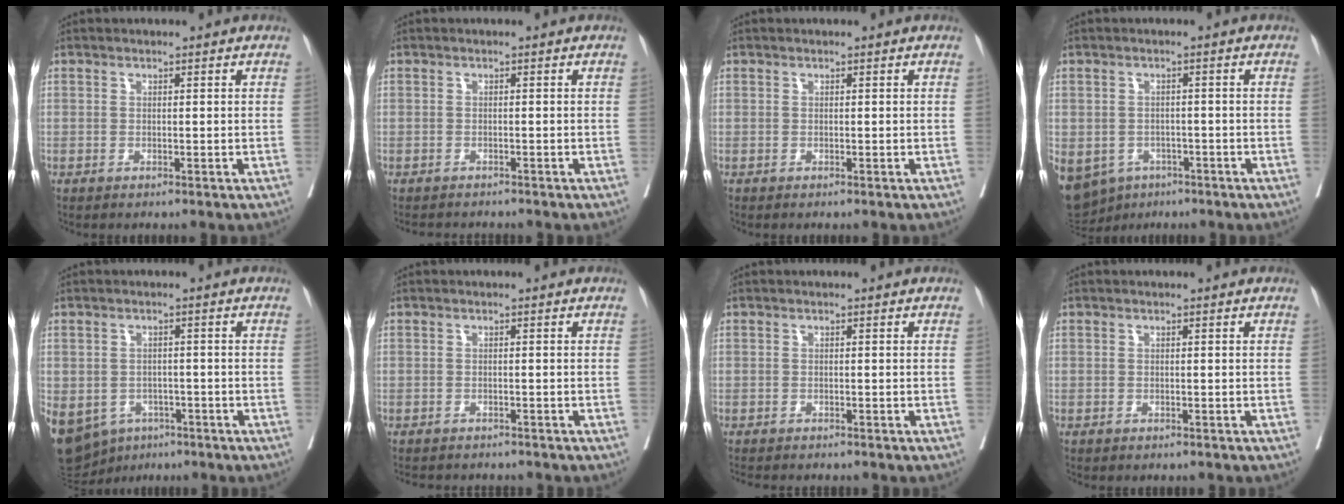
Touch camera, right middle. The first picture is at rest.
{"total": 3.5, "force": [-3.3, 1.0, 0.7], "torque": [-0.003, -0.005, -0.047]}
{"total": 0.0}
{"total": 17.2, "force": [-8.4, 13.4, 6.7], "torque": [-0.219, -0.009, -0.111]}
{"total": 21.5, "force": [-9.8, 17.0, 8.9], "torque": [-0.304, -0.013, -0.131]}
{"total": 7.4, "force": [-6.7, 2.1, 2.2], "torque": [-0.029, -0.002, -0.083]}
{"total": 5.6, "force": [-5.0, 1.4, 2.2], "torque": [-0.029, -0.007, -0.068]}
{"total": 1.5, "force": [-1.3, 0.5, 0.5], "torque": [-0.012, -0.002, -0.018]}